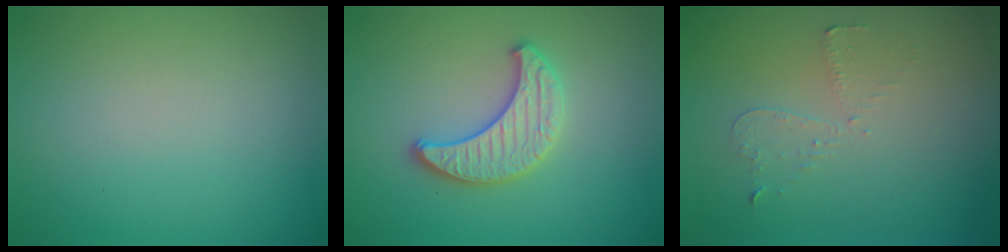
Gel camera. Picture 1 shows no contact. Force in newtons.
{"total": 3.3, "press": 3.2, "slide": 0.7}
{"total": 0.9, "press": 0.8, "slide": 0.4}